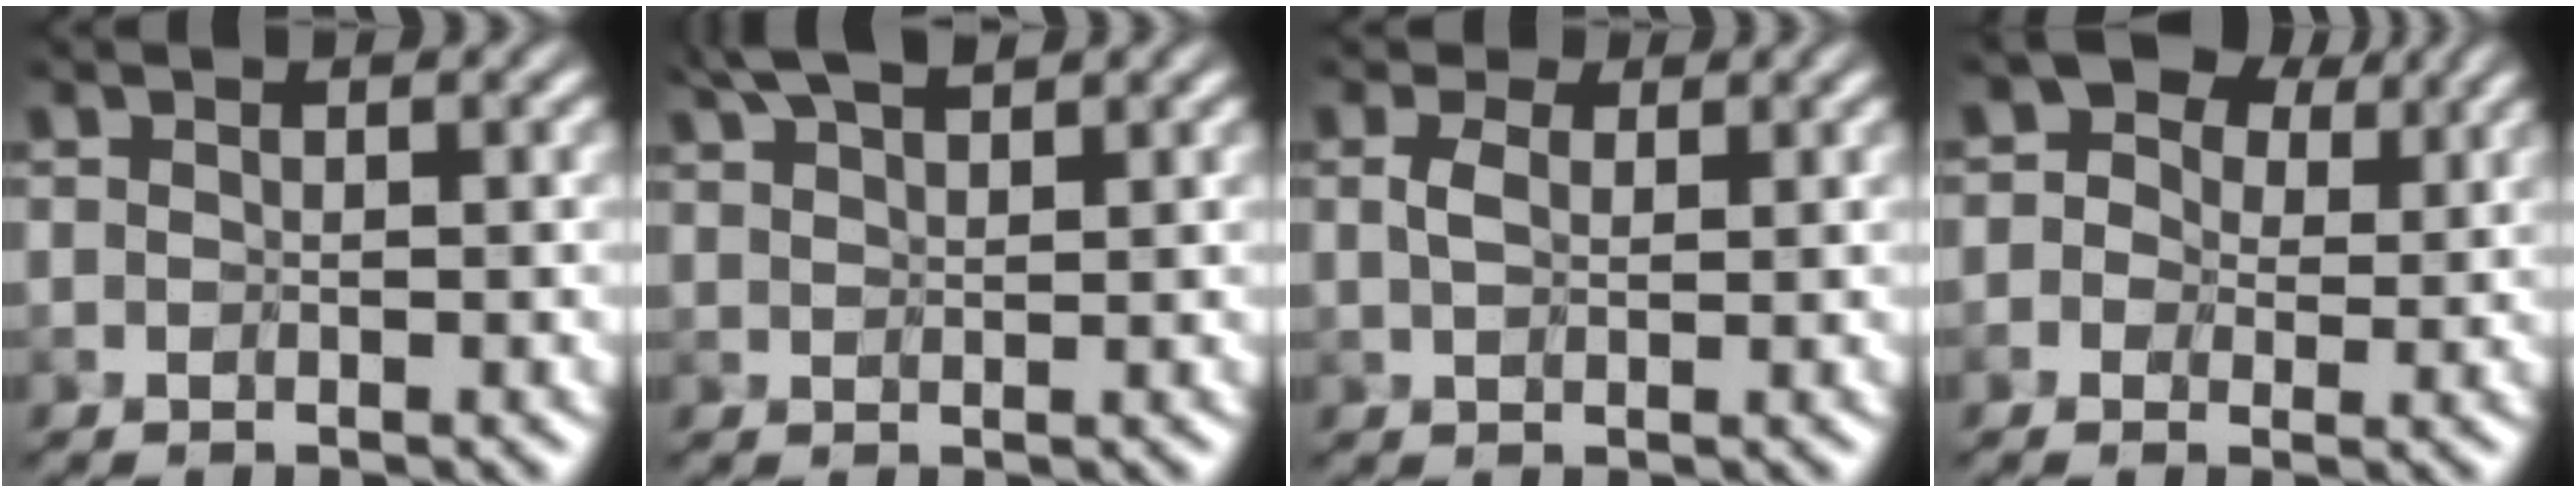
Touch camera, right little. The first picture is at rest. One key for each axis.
{"total": 3.6, "fx": 2.9, "fy": 0.8, "fz": 1.9, "tx": -0.034, "ty": 0.010, "tz": 0.052}
{"total": 1.9, "fx": 0.7, "fy": 1.3, "fz": 1.3, "tx": -0.032, "ty": 0.004, "tz": 0.014}
{"total": 5.5, "fx": 2.3, "fy": 4.2, "fz": 2.7, "tx": -0.027, "ty": 0.012, "tz": 0.002}